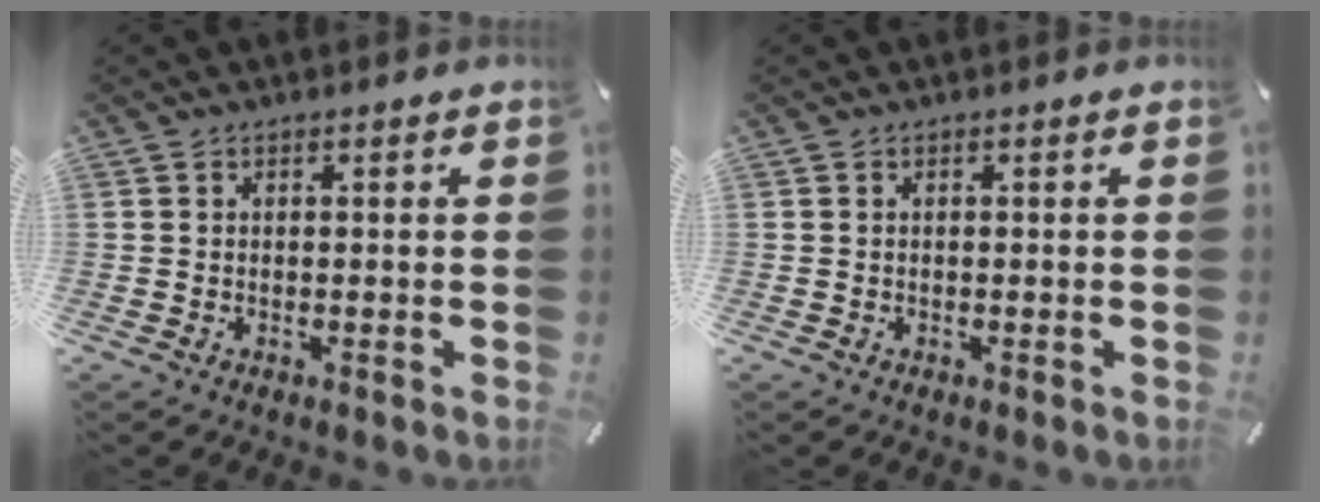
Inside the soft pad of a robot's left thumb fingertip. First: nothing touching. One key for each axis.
{"total": 0.0}